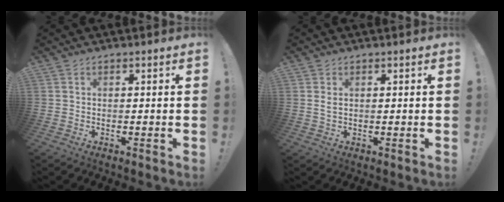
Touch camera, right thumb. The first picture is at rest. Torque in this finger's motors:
{"motor_torque": [-0.12, 0.05, -0.10, 0.06, -0.01]}